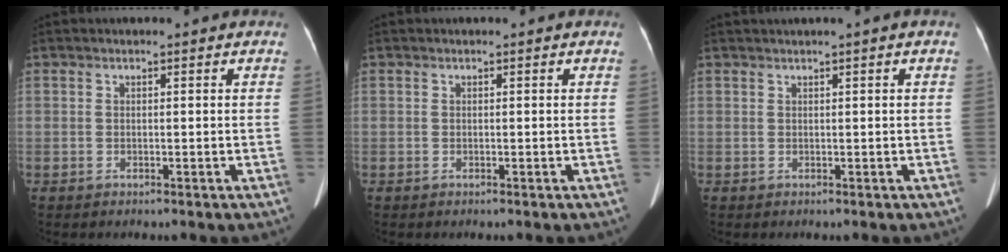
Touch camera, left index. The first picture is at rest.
{"total": 0.0}
{"total": 1.0, "force": [0.5, -0.3, 0.8], "torque": [-0.019, 0.006, 0.015]}